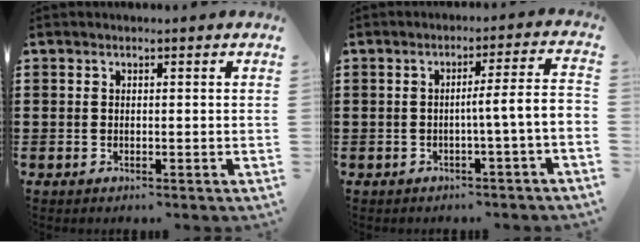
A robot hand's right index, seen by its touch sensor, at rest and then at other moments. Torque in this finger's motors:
{"motor_torque": [1.14, -0.68, 0.31, 0.14]}